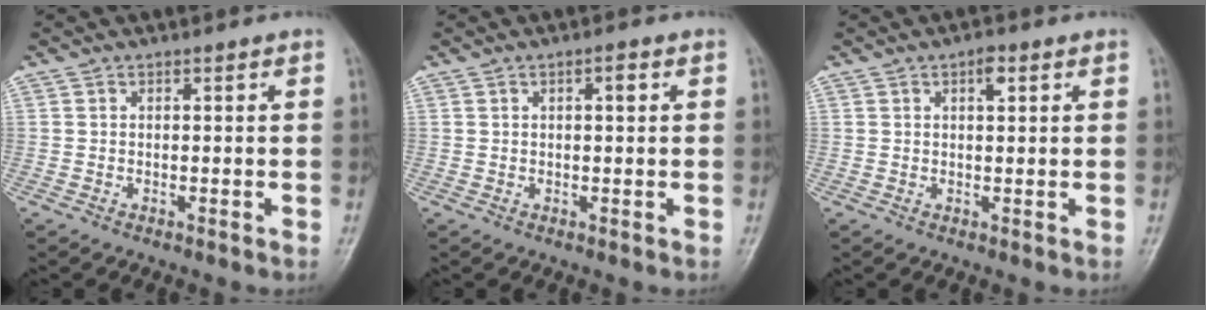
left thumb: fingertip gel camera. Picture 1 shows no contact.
{"total": 2.0, "force": [0.6, 0.7, 1.7], "torque": [-0.024, 0.002, 0.008]}
{"total": 2.7, "force": [1.2, 1.2, 2.1], "torque": [-0.027, -0.001, 0.017]}